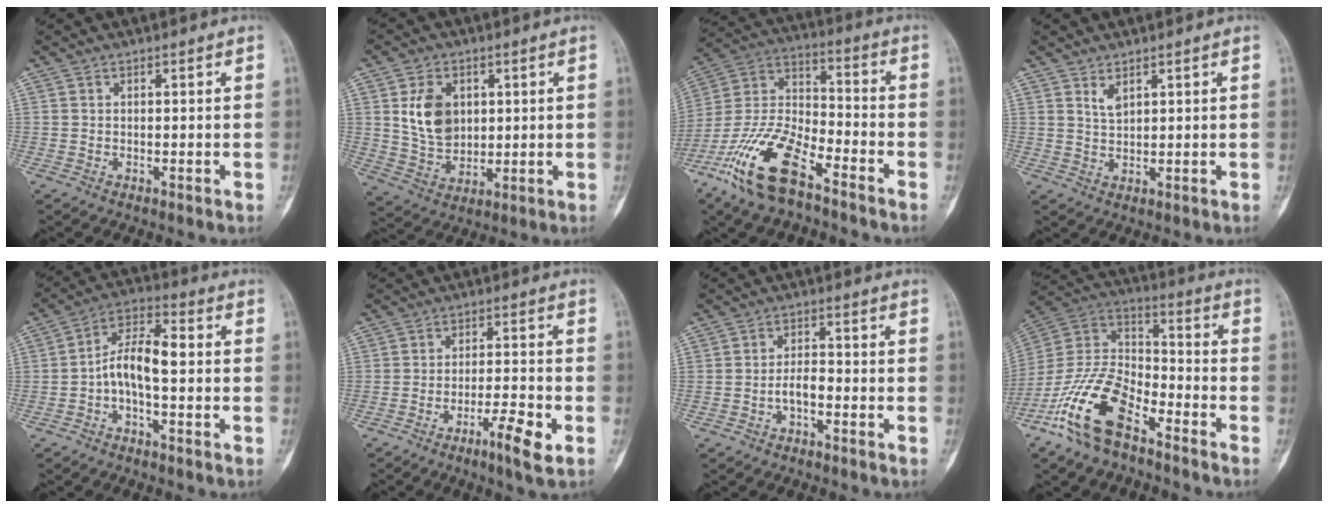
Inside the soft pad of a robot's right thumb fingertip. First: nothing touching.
{"total": 9.7, "force": [2.4, 7.0, 6.2], "torque": [-0.090, -0.016, 0.053]}
{"total": 17.4, "force": [-10.7, 6.4, 12.1], "torque": [-0.250, 0.055, -0.209]}
{"total": 2.4, "force": [1.5, 1.0, 1.6], "torque": [-0.028, -0.012, 0.035]}
{"total": 9.0, "force": [-1.1, 4.0, 8.0], "torque": [-0.146, 0.041, -0.027]}
{"total": 6.8, "force": [-3.5, 0.8, 5.8], "torque": [-0.109, 0.017, -0.058]}
{"total": 3.3, "force": [-1.4, 1.5, 2.5], "torque": [-0.041, 0.019, -0.029]}
{"total": 17.4, "force": [-10.5, 7.9, 11.4], "torque": [-0.222, 0.067, -0.205]}